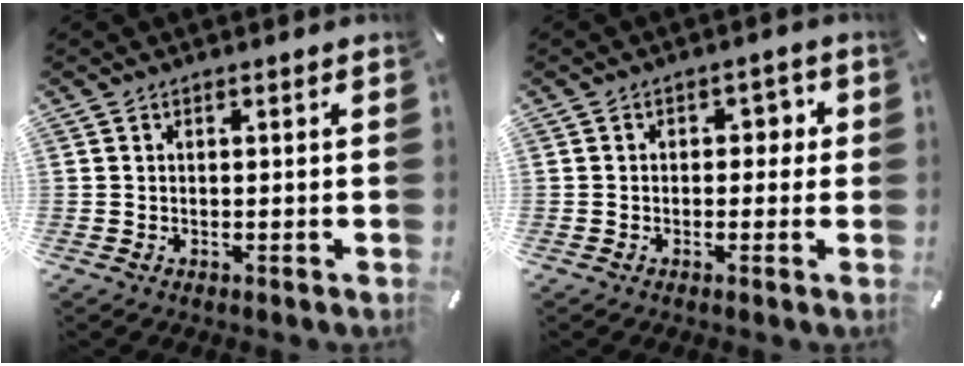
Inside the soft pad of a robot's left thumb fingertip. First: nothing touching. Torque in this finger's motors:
{"motor_torque": [0.73, 0.72, 0.11, -0.22, -0.01]}